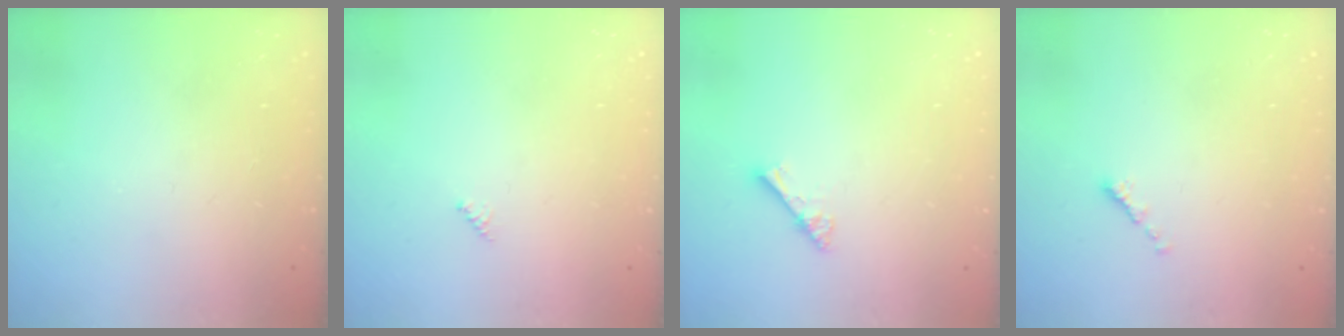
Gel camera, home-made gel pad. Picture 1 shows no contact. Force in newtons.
{"total": 2.0, "press": 2.0, "slide": 0.2}
{"total": 2.8, "press": 2.8, "slide": 0.3}
{"total": 0.6, "press": 0.5, "slide": 0.3}